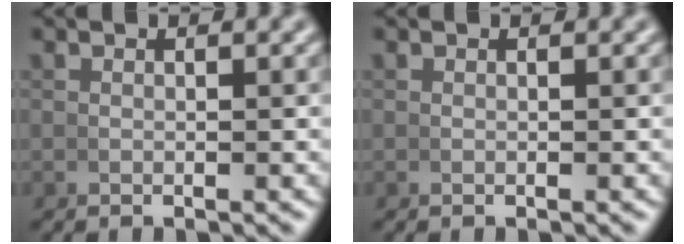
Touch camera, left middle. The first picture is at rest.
{"total": 0.0}